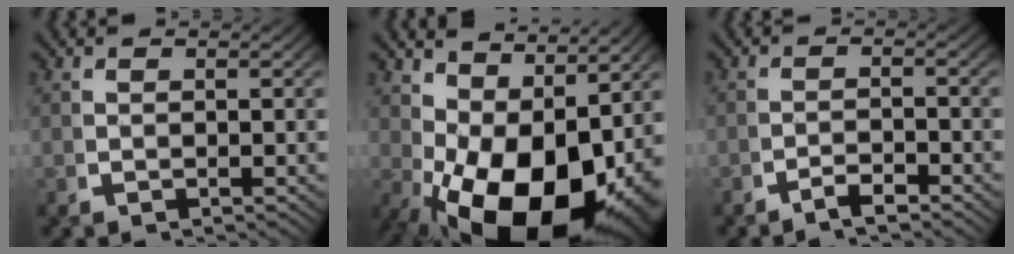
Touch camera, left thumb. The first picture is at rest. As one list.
[{"total": 14.3, "force": [-2.2, 8.6, 11.1], "torque": [-0.196, -0.075, 0.004]}, {"total": 1.9, "force": [-1.6, 0.2, 0.9], "torque": [-0.013, -0.001, -0.034]}]